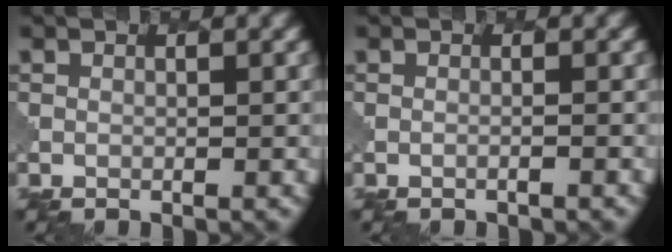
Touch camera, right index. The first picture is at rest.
{"total": 0.6, "force": [-0.3, 0.2, 0.5], "torque": [-0.002, -0.002, -0.015]}